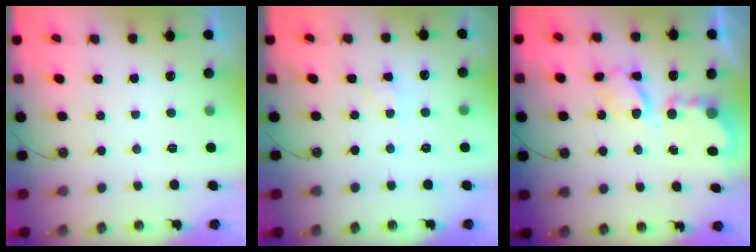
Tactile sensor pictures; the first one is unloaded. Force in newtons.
{"total": 2.5, "press": 2.4, "slide": 0.4}
{"total": 6.1, "press": 6.1, "slide": 0.3}